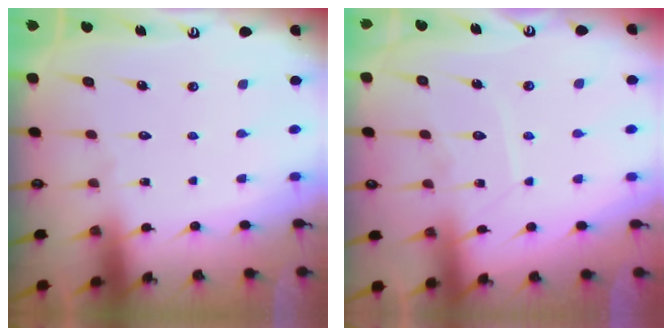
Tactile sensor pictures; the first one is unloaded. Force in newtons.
{"total": 8.0, "press": 8.0, "slide": 0.8}